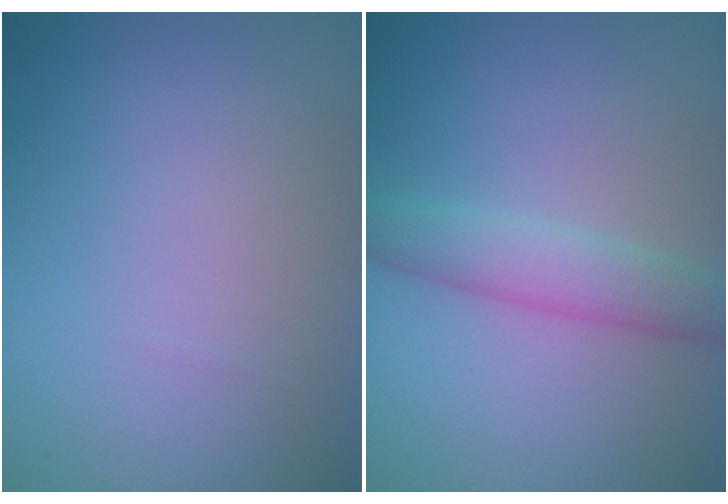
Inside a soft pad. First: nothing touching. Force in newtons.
{"total": 3.4, "press": 3.4, "slide": 0.1}